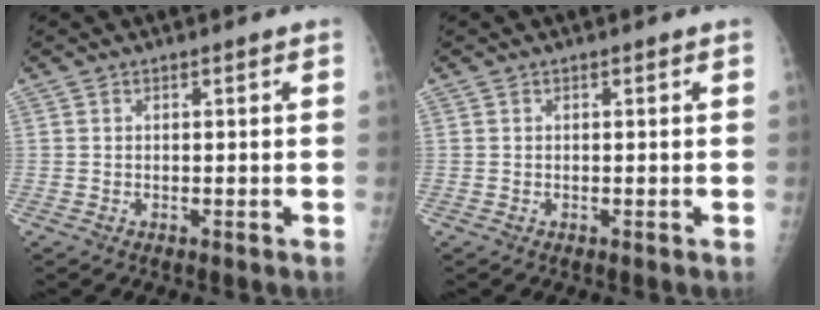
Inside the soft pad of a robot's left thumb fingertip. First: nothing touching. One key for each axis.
{"total": 0.0}